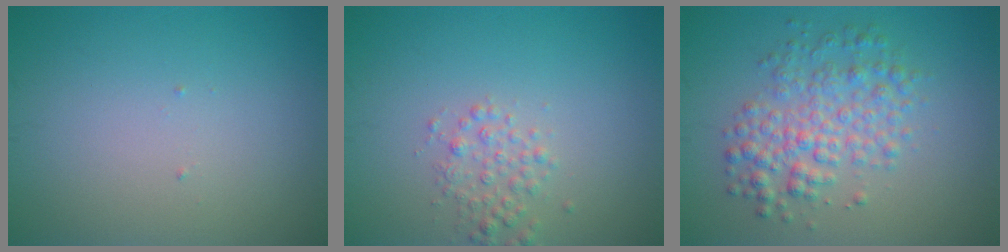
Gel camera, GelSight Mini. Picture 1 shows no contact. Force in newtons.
{"total": 2.0, "press": 2.0, "slide": 0.1}
{"total": 4.4, "press": 4.4, "slide": 0.0}